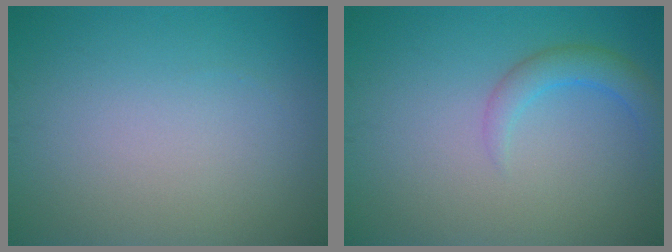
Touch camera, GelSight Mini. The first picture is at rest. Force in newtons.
{"total": 2.4, "press": 2.4, "slide": 0.3}